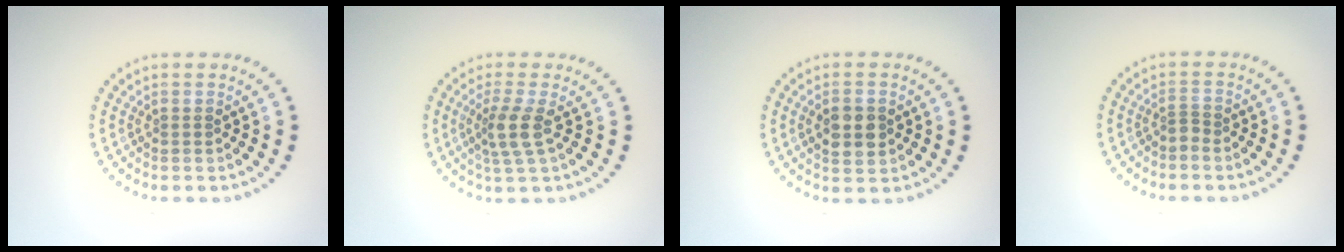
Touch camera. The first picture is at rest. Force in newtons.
{"total": 2.7, "press": 2.2, "slide": 1.7}
{"total": 3.2, "press": 3.2, "slide": 0.2}
{"total": 0.8, "press": 0.4, "slide": 0.6}